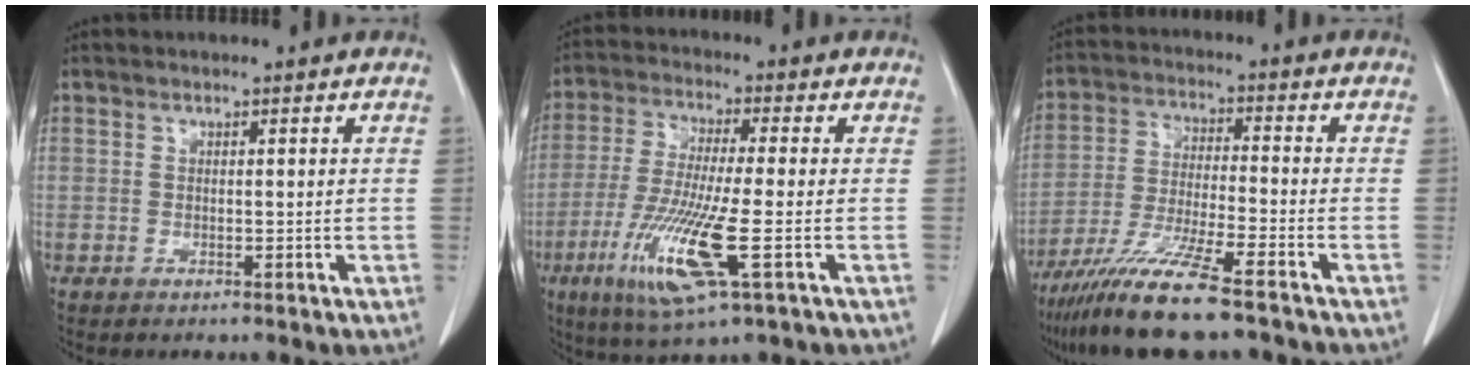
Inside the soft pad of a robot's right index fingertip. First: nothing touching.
{"total": 13.1, "force": [-4.5, 0.9, 12.3], "torque": [-0.258, -0.030, -0.085]}
{"total": 12.0, "force": [-9.0, -0.1, 8.0], "torque": [-0.155, -0.037, -0.163]}